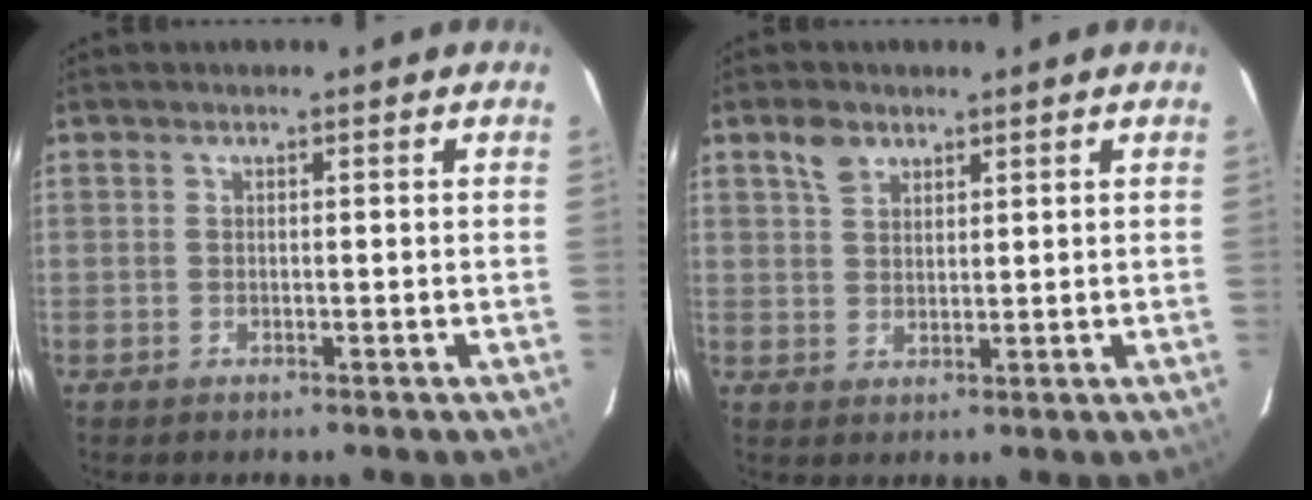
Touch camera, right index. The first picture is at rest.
{"total": 3.8, "force": [2.4, 2.1, 2.0], "torque": [-0.037, 0.009, 0.049]}